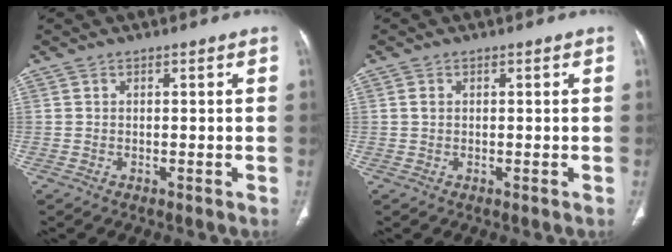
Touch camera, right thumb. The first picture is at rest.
{"total": 0.9, "force": [0.2, 0.7, 0.6], "torque": [-0.009, 0.002, 0.005]}